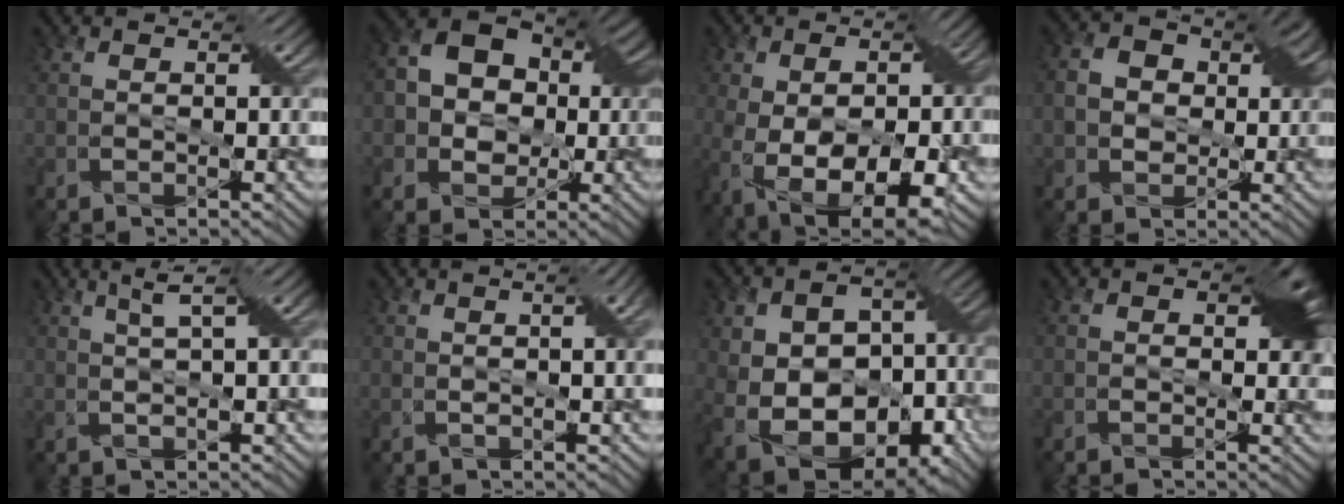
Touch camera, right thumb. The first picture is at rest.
{"total": 10.6, "force": [0.4, 8.6, 6.2], "torque": [-0.114, 0.015, -0.006]}
{"total": 16.0, "force": [-4.8, 8.7, 12.6], "torque": [-0.226, -0.049, -0.056]}
{"total": 7.1, "force": [0.6, 5.9, 3.8], "torque": [-0.074, 0.008, -0.001]}
{"total": 3.1, "force": [1.4, 0.2, 2.7], "torque": [-0.061, 0.010, 0.029]}
{"total": 3.6, "force": [1.1, 0.7, 3.3], "torque": [-0.057, 0.010, 0.018]}
{"total": 16.5, "force": [-3.4, 11.3, 11.5], "torque": [-0.203, -0.021, -0.029]}
{"total": 3.5, "force": [0.7, 2.2, 2.7], "torque": [-0.030, -0.004, 0.005]}